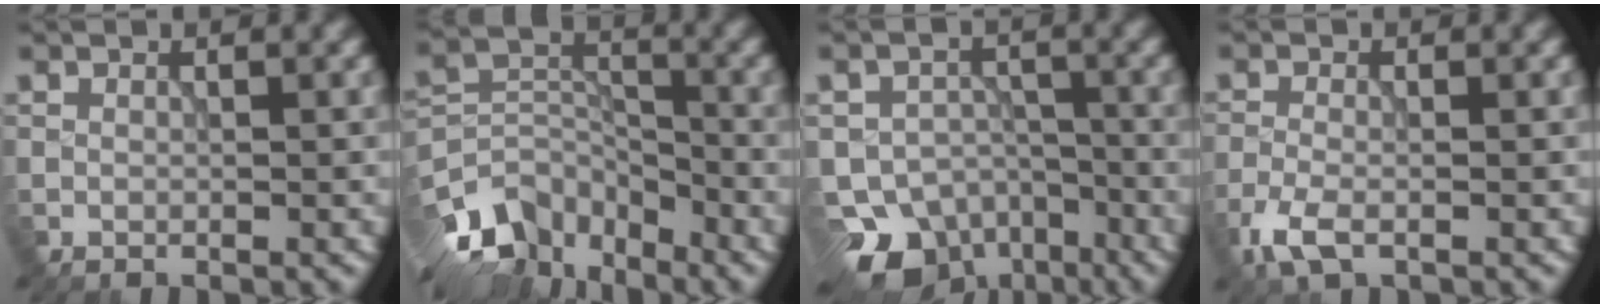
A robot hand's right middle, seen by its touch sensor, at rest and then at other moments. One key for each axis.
{"total": 9.8, "fx": -7.3, "fy": 5.2, "fz": 4.1, "tx": -0.074, "ty": -0.005, "tz": -0.135}
{"total": 8.9, "fx": -6.1, "fy": 5.8, "fz": 3.1, "tx": -0.035, "ty": -0.015, "tz": -0.088}
{"total": 3.3, "fx": -1.9, "fy": 1.4, "fz": 2.3, "tx": -0.055, "ty": -0.006, "tz": -0.043}